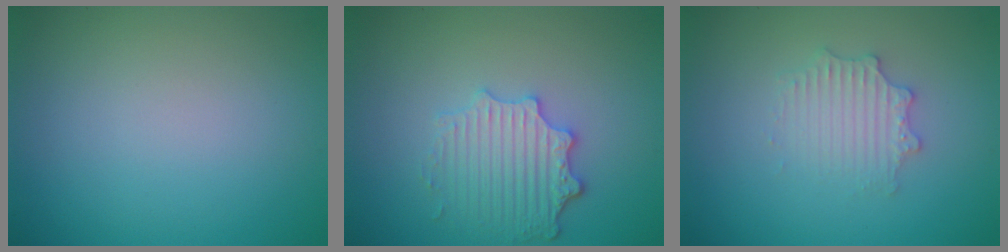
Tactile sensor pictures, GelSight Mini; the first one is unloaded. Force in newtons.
{"total": 3.9, "press": 3.2, "slide": 2.3}
{"total": 2.6, "press": 2.6, "slide": 0.4}